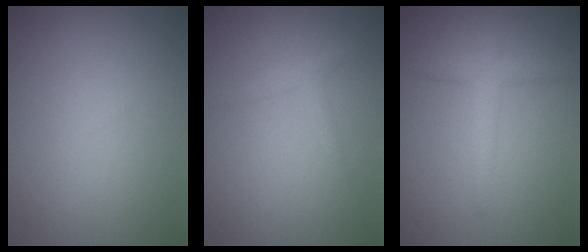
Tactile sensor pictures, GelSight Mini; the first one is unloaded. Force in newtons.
{"total": 1.3, "press": 1.3, "slide": 0.1}
{"total": 2.4, "press": 2.4, "slide": 0.1}